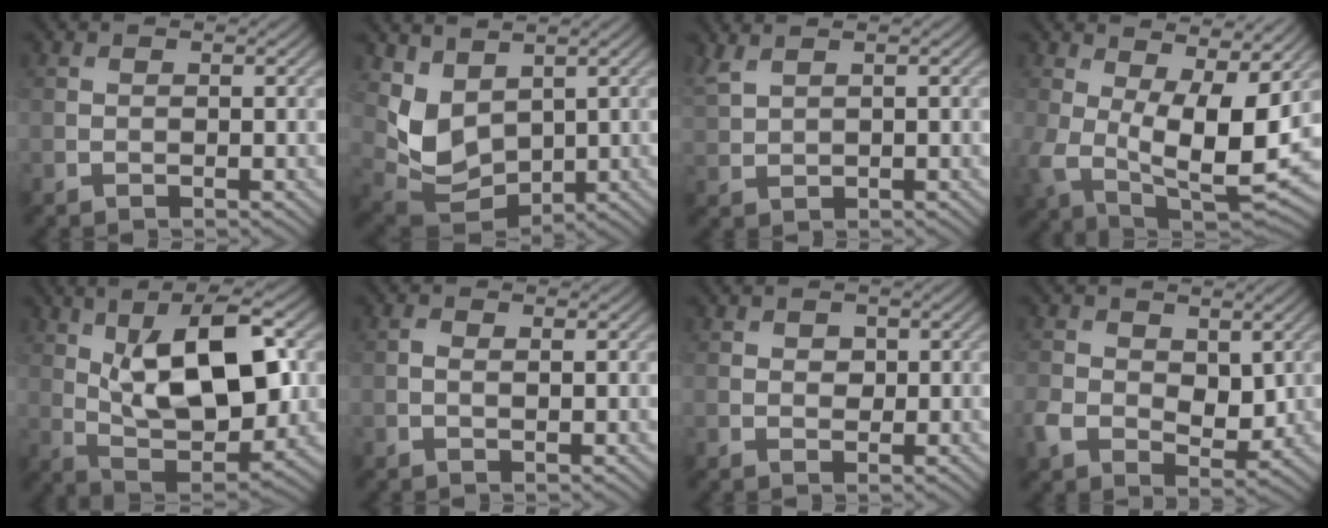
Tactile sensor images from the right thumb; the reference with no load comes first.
{"total": 6.5, "force": [2.3, 4.6, 4.0], "torque": [-0.102, -0.016, 0.051]}
{"total": 2.7, "force": [2.1, 0.6, 1.6], "torque": [-0.049, 0.012, 0.051]}
{"total": 14.1, "force": [1.5, 7.8, 11.7], "torque": [-0.235, -0.030, 0.033]}
{"total": 14.6, "force": [3.7, 6.4, 12.6], "torque": [-0.220, 0.012, 0.060]}
{"total": 1.2, "force": [0.1, 0.5, 1.1], "torque": [-0.021, 0.000, 0.000]}
{"total": 1.3, "force": [0.5, 1.0, 0.7], "torque": [-0.012, -0.001, 0.008]}
{"total": 6.3, "force": [0.1, 4.4, 4.5], "torque": [-0.098, -0.009, 0.003]}